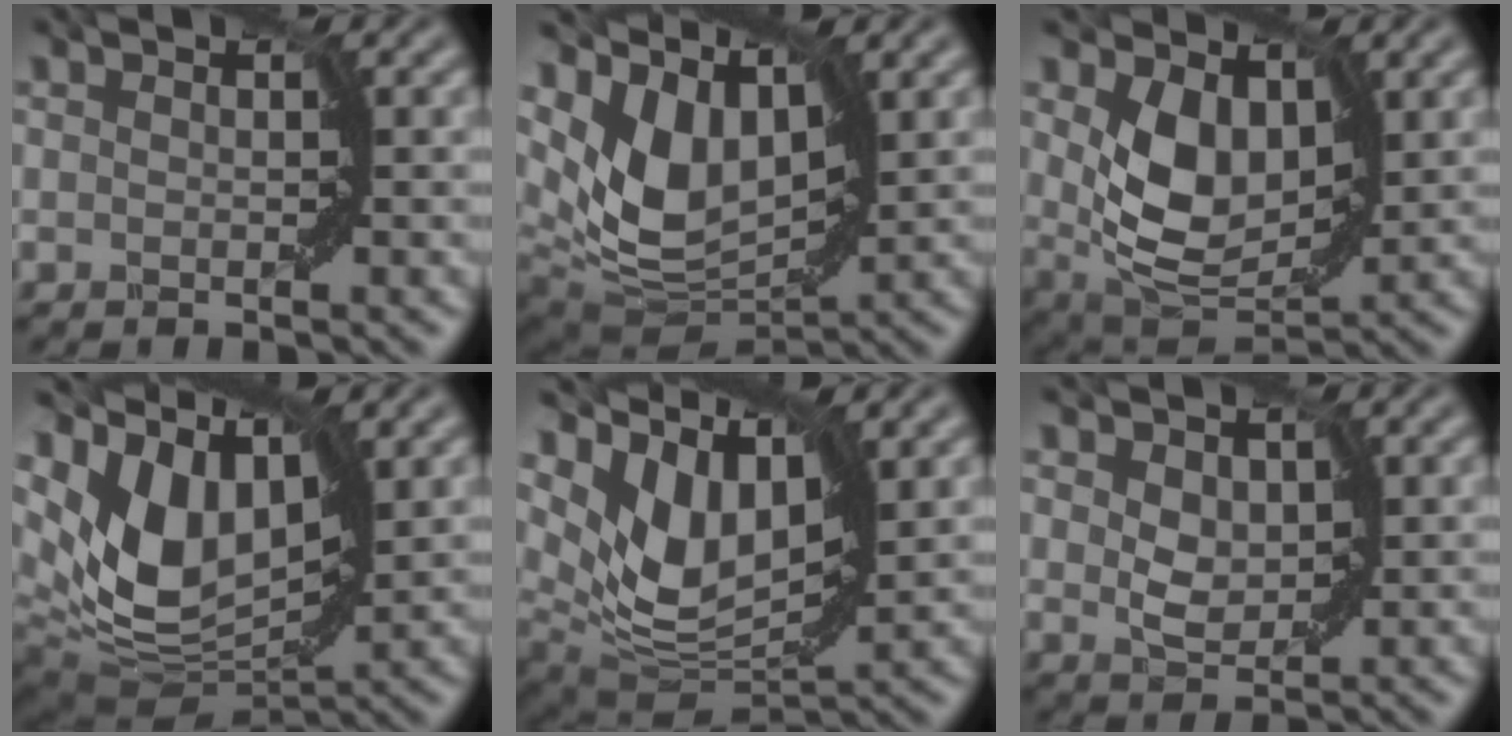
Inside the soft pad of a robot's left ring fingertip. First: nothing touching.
{"total": 6.7, "force": [3.1, 4.1, 4.4], "torque": [-0.096, -0.015, 0.056]}
{"total": 6.2, "force": [1.5, 4.1, 4.3], "torque": [-0.094, -0.018, 0.030]}
{"total": 8.7, "force": [3.9, 5.1, 5.9], "torque": [-0.127, -0.008, 0.073]}
{"total": 7.1, "force": [3.6, 3.8, 4.8], "torque": [-0.105, -0.012, 0.067]}
{"total": 2.5, "force": [0.6, 2.0, 1.4], "torque": [-0.035, -0.004, 0.010]}